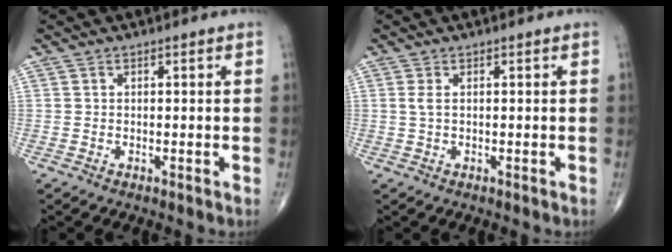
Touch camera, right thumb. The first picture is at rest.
{"total": 1.3, "force": [0.2, 0.5, 1.1], "torque": [-0.033, 0.003, 0.007]}